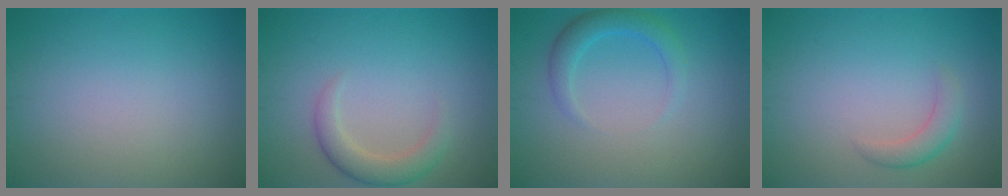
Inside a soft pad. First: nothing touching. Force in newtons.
{"total": 2.7, "press": 2.7, "slide": 0.2}
{"total": 2.5, "press": 2.5, "slide": 0.2}
{"total": 2.0, "press": 2.0, "slide": 0.1}